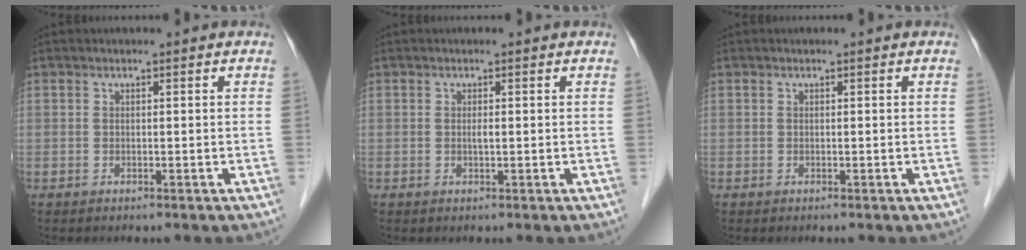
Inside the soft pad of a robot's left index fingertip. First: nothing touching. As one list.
[{"total": 0.7, "force": [-0.1, 0.1, 0.7], "torque": [-0.016, -0.004, -0.002]}, {"total": 0.0}]